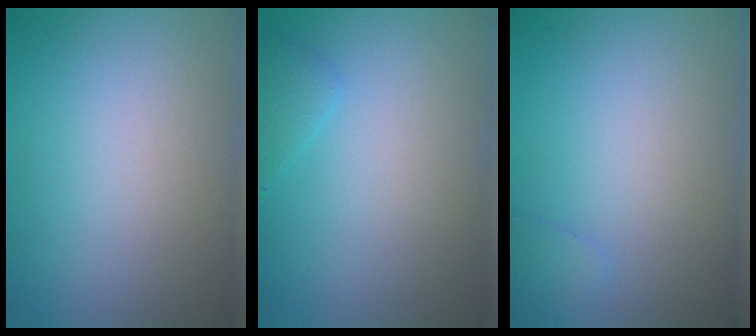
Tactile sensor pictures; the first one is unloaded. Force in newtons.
{"total": 1.1, "press": 1.1, "slide": 0.1}
{"total": 0.8, "press": 0.8, "slide": 0.0}